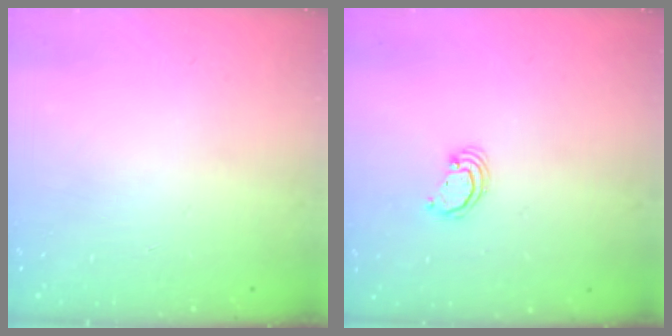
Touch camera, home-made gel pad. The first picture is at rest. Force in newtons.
{"total": 2.2, "press": 2.2, "slide": 0.2}